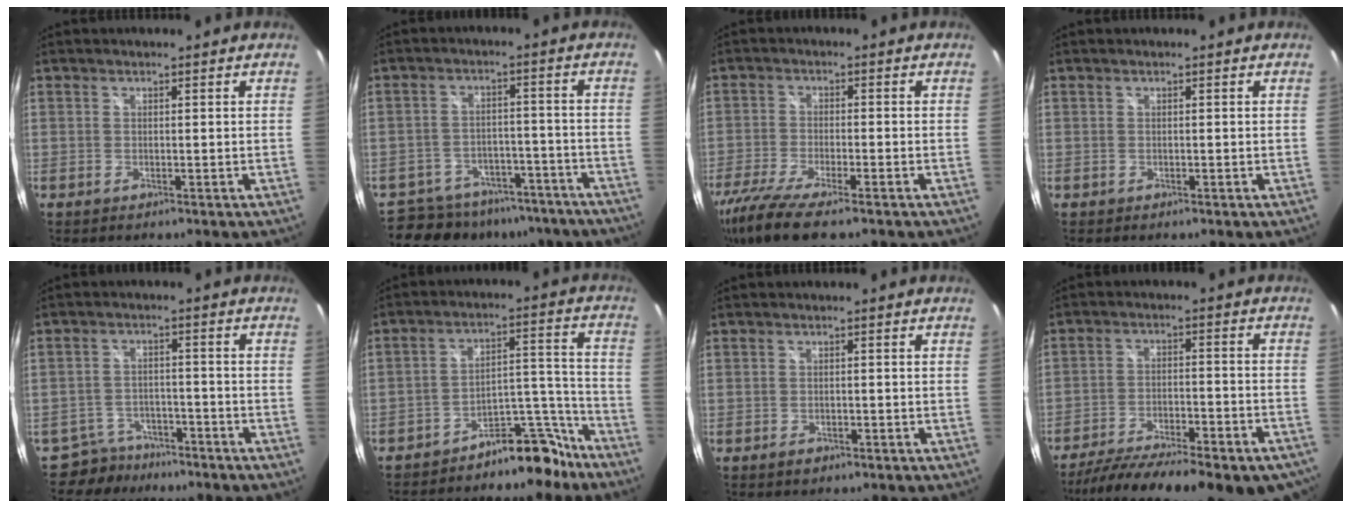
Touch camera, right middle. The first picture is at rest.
{"total": 14.7, "force": [-12.1, 6.8, 4.8], "torque": [-0.106, 0.005, -0.161]}
{"total": 13.7, "force": [-10.1, 2.6, 8.8], "torque": [-0.193, -0.049, -0.181]}
{"total": 0.0}
{"total": 6.5, "force": [-5.4, 3.6, 0.4], "torque": [-0.022, 0.014, -0.082]}
{"total": 11.1, "force": [-9.7, 4.1, 3.3], "torque": [-0.029, 0.061, -0.137]}
{"total": 1.9, "force": [-1.2, 1.1, 1.0], "torque": [-0.017, -0.001, -0.016]}
{"total": 27.5, "force": [-22.1, 7.2, 14.7], "torque": [-0.246, -0.046, -0.299]}